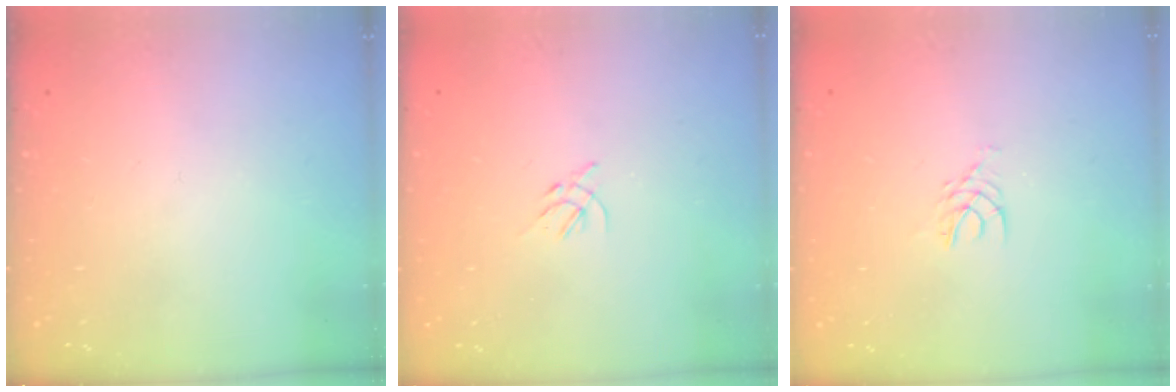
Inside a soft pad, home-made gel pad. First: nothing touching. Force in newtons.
{"total": 2.3, "press": 2.2, "slide": 0.6}
{"total": 2.5, "press": 2.5, "slide": 0.2}